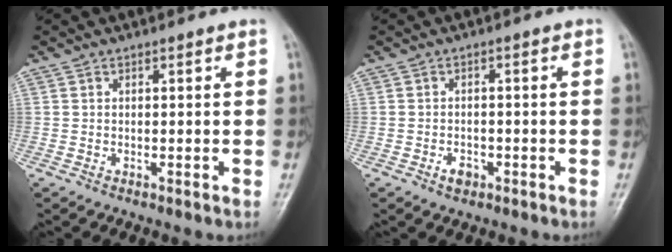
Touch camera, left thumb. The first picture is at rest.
{"total": 2.2, "force": [-1.3, 1.5, 1.0], "torque": [-0.014, 0.007, -0.019]}